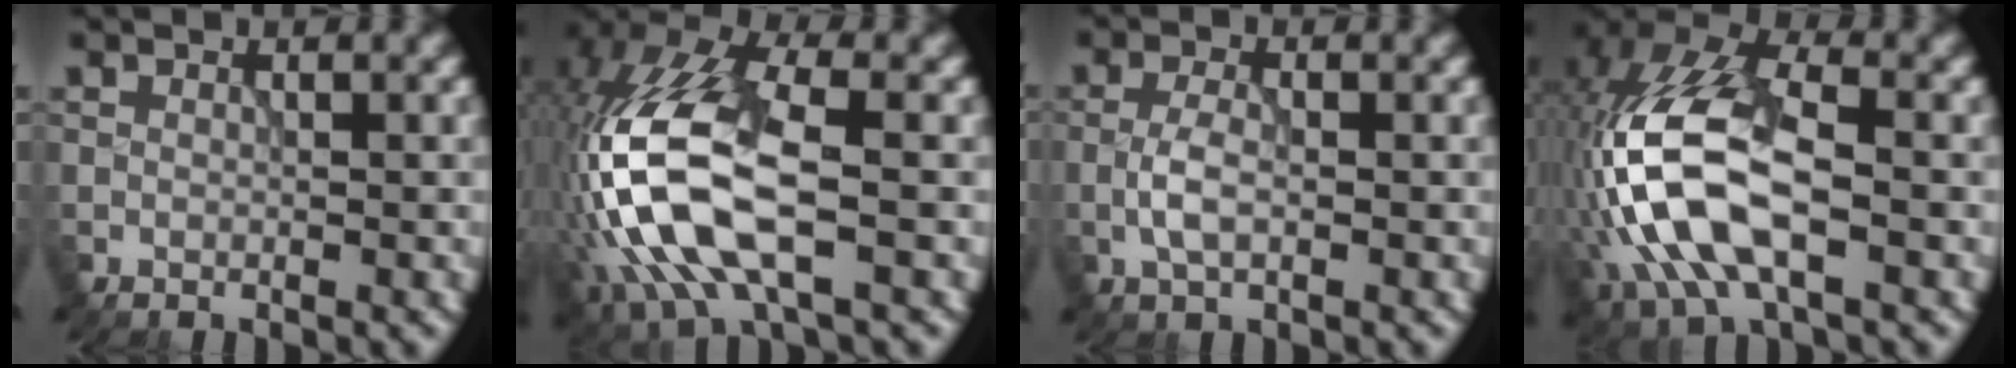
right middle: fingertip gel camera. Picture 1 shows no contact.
{"total": 12.9, "force": [-2.2, 5.7, 11.3], "torque": [-0.252, 0.014, -0.051]}
{"total": 2.5, "force": [-0.7, 1.0, 2.2], "torque": [-0.047, 0.002, -0.019]}
{"total": 11.5, "force": [-2.3, 5.8, 9.7], "torque": [-0.216, 0.013, -0.054]}